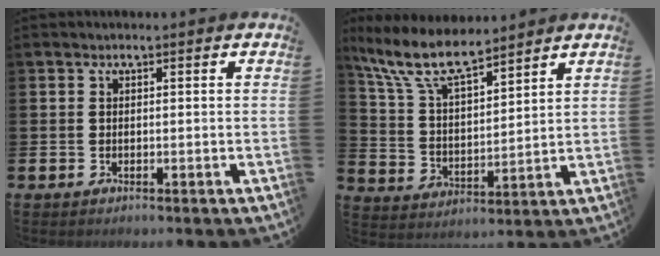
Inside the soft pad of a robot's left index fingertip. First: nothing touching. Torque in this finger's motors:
{"motor_torque": [0.80, -0.68, 0.83, 0.21]}